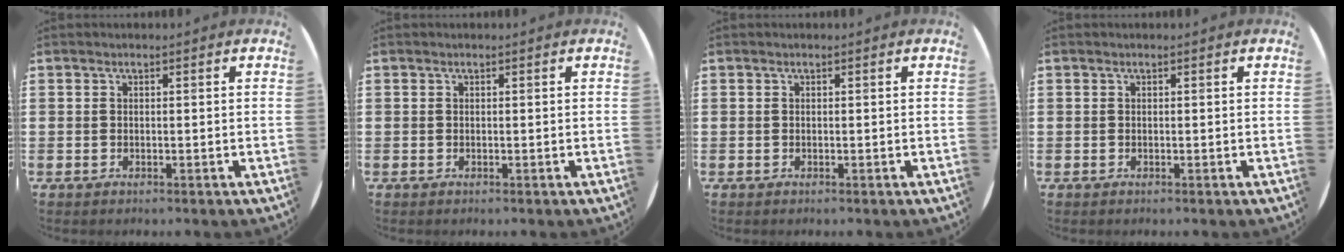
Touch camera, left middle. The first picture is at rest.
{"total": 0.0}
{"total": 0.0}
{"total": 0.0}